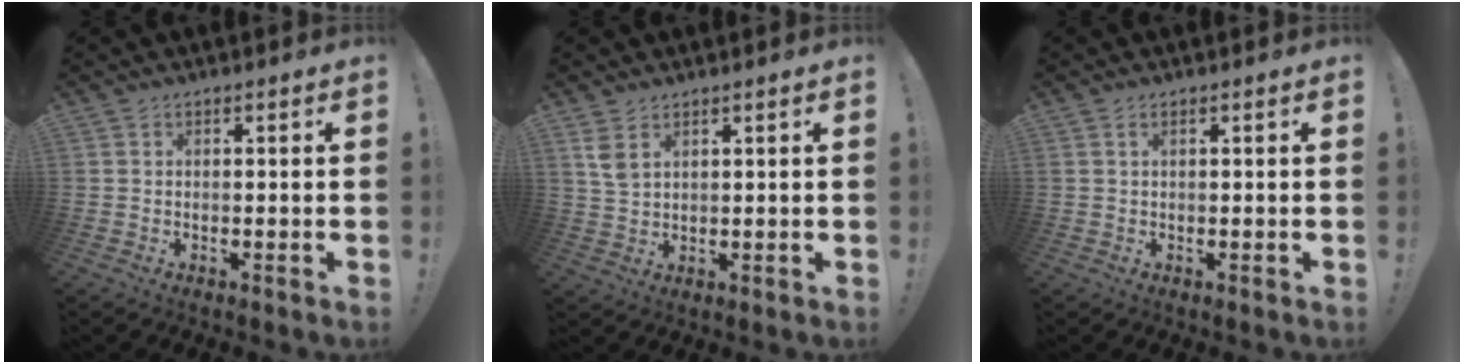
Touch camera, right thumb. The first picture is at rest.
{"total": 4.8, "force": [2.8, 2.6, 2.9], "torque": [-0.041, -0.015, 0.052]}
{"total": 1.1, "force": [0.5, 0.4, 0.9], "torque": [-0.022, 0.001, 0.009]}